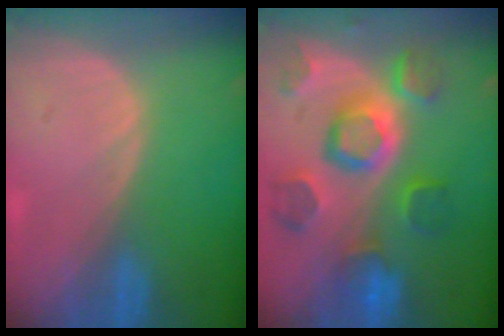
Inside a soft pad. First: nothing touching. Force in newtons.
{"total": 11.5, "press": 10.0, "slide": 5.6}